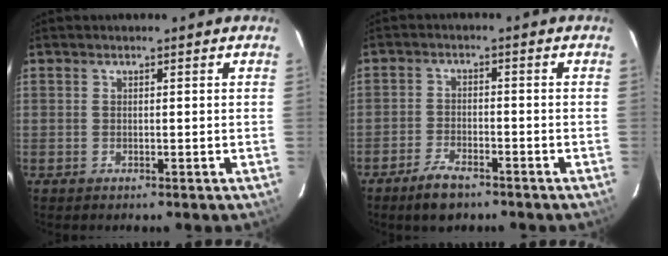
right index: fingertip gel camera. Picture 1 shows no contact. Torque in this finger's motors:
{"motor_torque": [0.36, -0.43, 0.03, 0.02]}